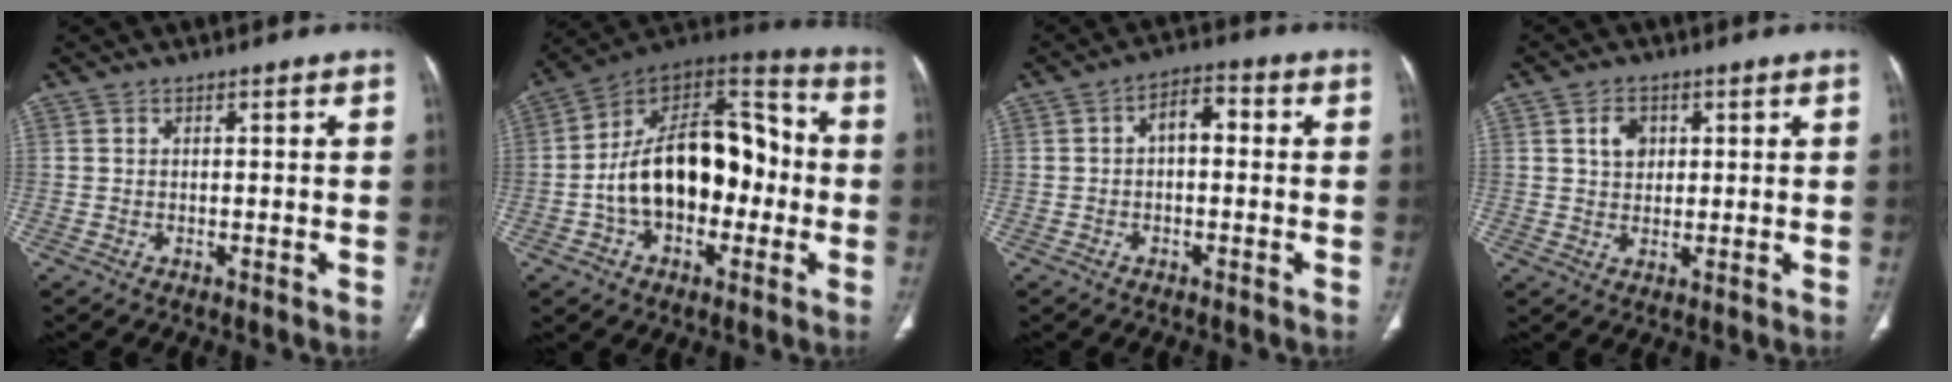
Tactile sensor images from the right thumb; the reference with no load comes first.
{"total": 23.1, "force": [-2.5, 14.2, 18.1], "torque": [-0.266, 0.052, -0.040]}
{"total": 5.2, "force": [0.2, 2.9, 4.3], "torque": [-0.057, 0.021, -0.006]}
{"total": 4.3, "force": [1.4, 3.3, 2.4], "torque": [-0.024, -0.005, 0.025]}